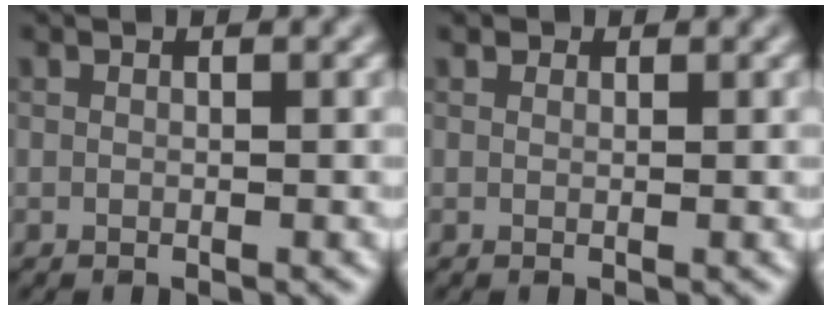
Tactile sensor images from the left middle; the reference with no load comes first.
{"total": 0.6, "force": [0.5, 0.3, 0.0], "torque": [-0.003, -0.004, 0.003]}